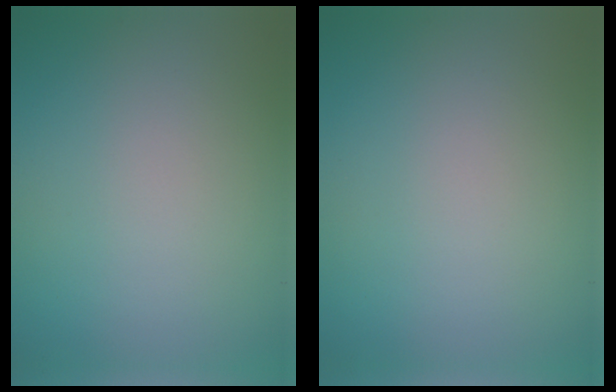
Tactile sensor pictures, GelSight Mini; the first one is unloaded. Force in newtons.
{"total": 0.0}